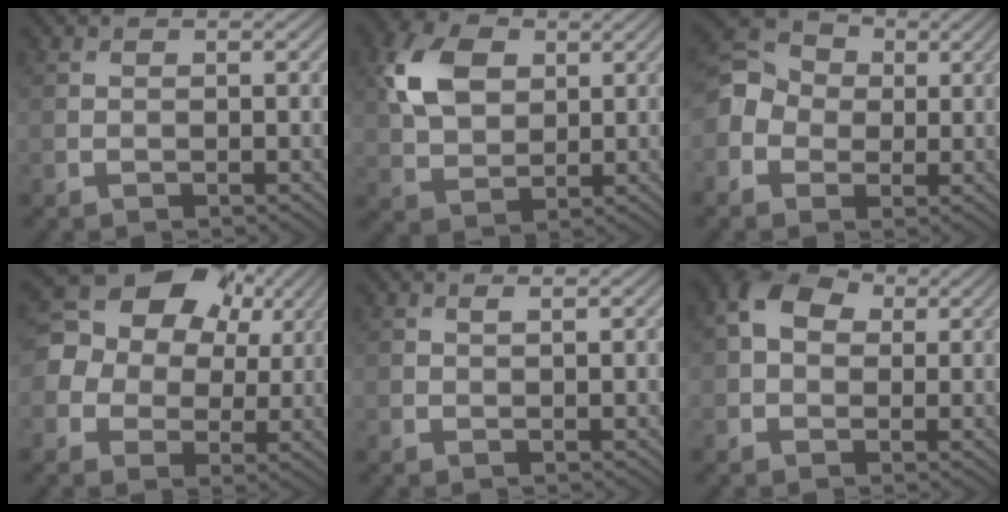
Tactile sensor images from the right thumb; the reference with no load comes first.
{"total": 8.3, "force": [2.6, 5.6, 5.6], "torque": [-0.136, 0.012, 0.045]}
{"total": 6.4, "force": [-0.4, 5.7, 3.0], "torque": [-0.080, 0.006, -0.024]}
{"total": 14.3, "force": [4.1, 11.7, 7.2], "torque": [-0.204, 0.038, 0.075]}
{"total": 0.8, "force": [0.5, 0.2, 0.5], "torque": [-0.010, -0.001, 0.009]}
{"total": 6.8, "force": [1.7, 4.9, 4.3], "torque": [-0.107, 0.014, 0.027]}